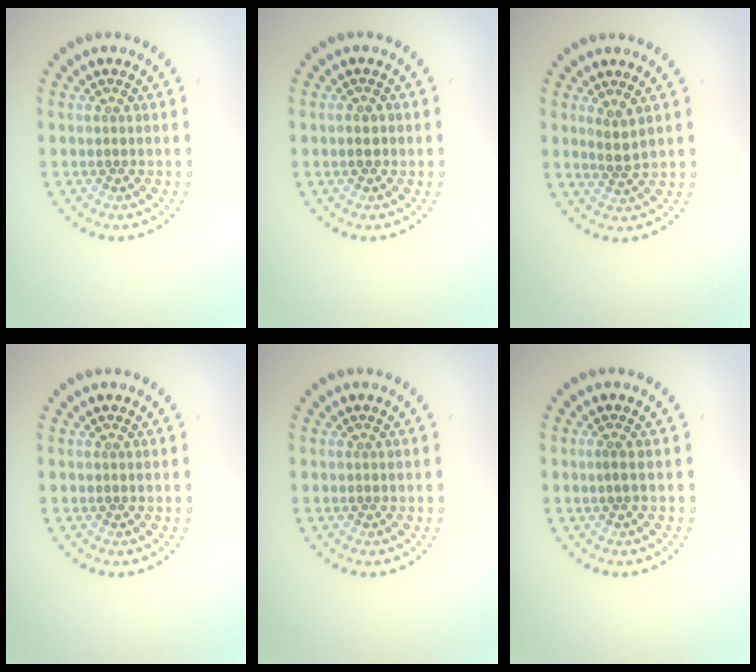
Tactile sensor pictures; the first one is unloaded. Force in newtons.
{"total": 1.1, "press": 1.1, "slide": 0.3}
{"total": 1.6, "press": 1.3, "slide": 1.0}
{"total": 0.0}
{"total": 0.0}
{"total": 0.6, "press": 0.3, "slide": 0.5}